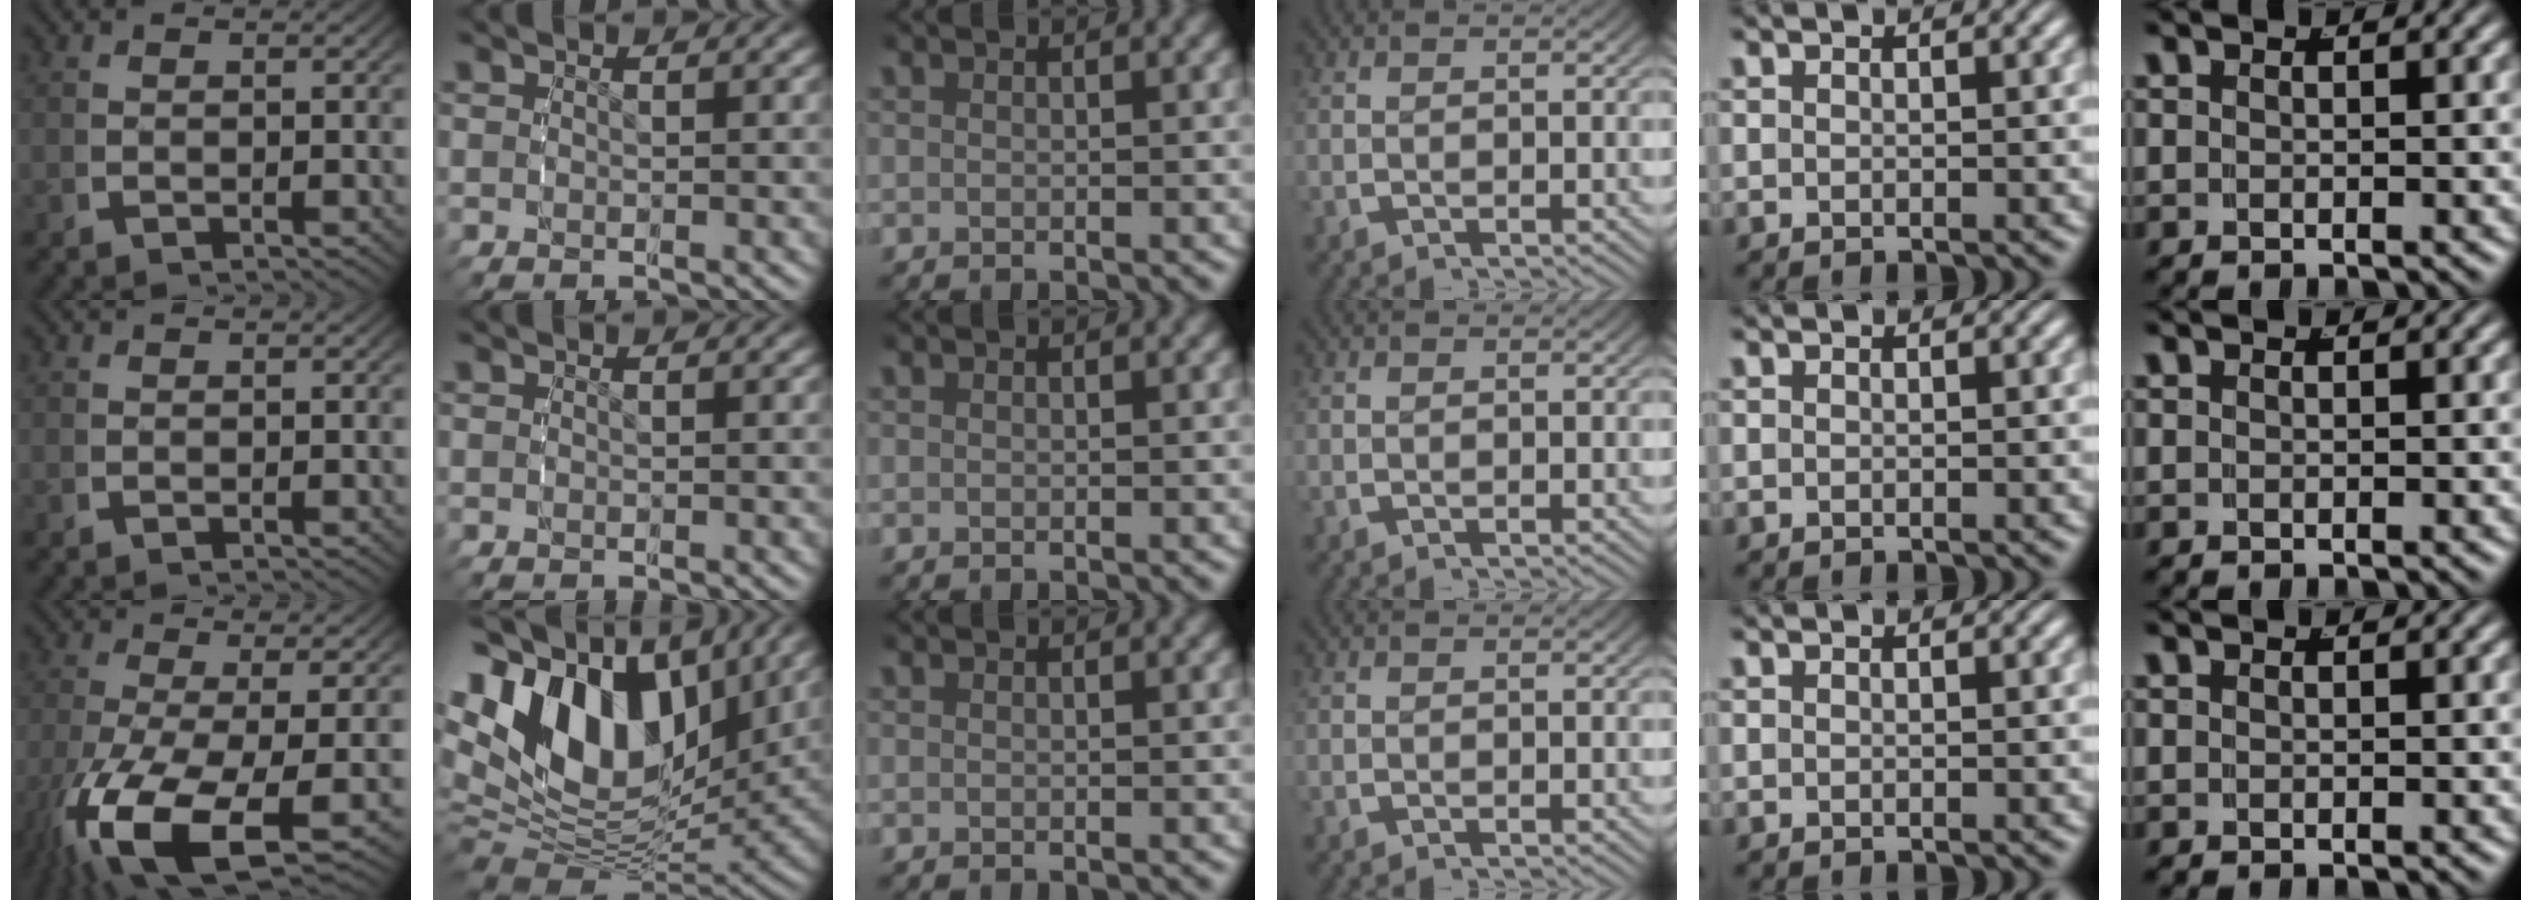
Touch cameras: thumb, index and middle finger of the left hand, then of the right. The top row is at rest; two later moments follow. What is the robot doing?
{"motion": "grasp_and_lifting", "object": "bowl"}